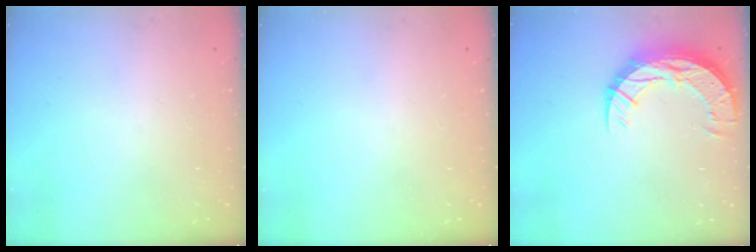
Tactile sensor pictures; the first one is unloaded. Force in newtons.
{"total": 0.0}
{"total": 13.2, "press": 13.2, "slide": 0.9}